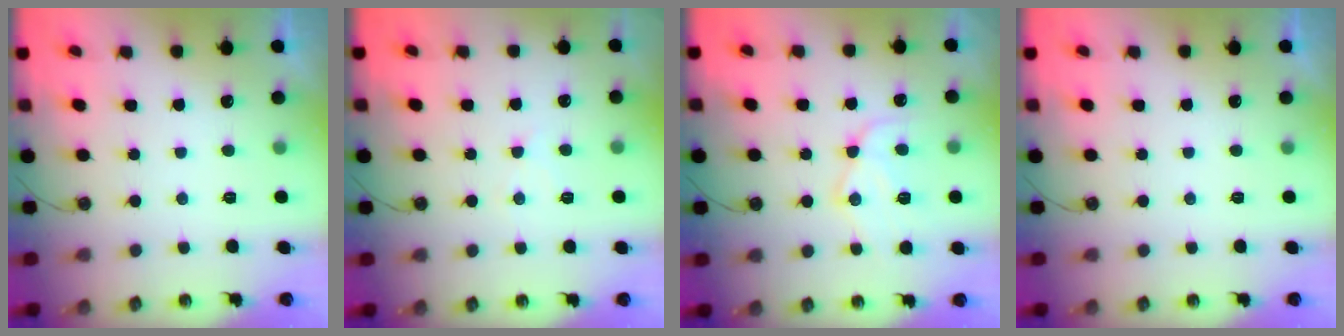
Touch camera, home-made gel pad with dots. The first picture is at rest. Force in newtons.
{"total": 5.8, "press": 5.8, "slide": 1.0}
{"total": 12.8, "press": 12.8, "slide": 1.0}
{"total": 0.0}